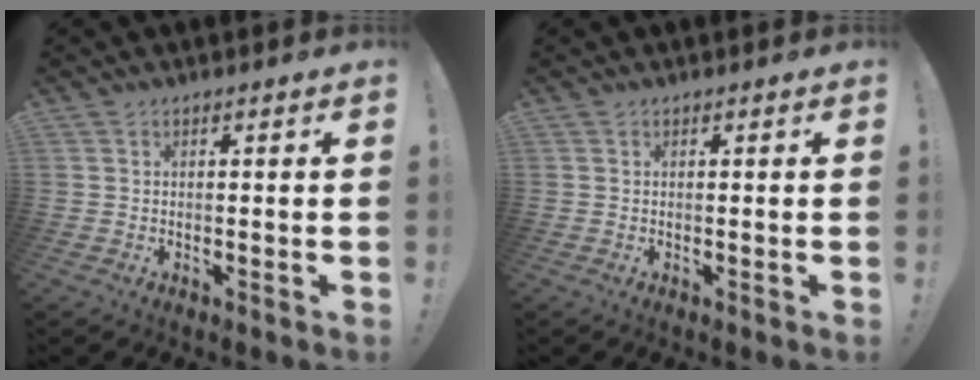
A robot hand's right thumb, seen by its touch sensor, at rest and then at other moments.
{"total": 0.0}